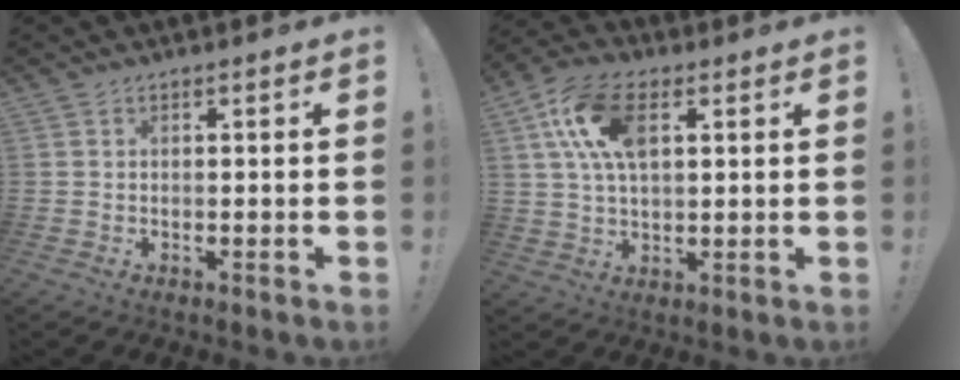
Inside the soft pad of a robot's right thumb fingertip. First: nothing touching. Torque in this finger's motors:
{"motor_torque": [1.12, 2.81, 1.03, -0.48, 0.48]}